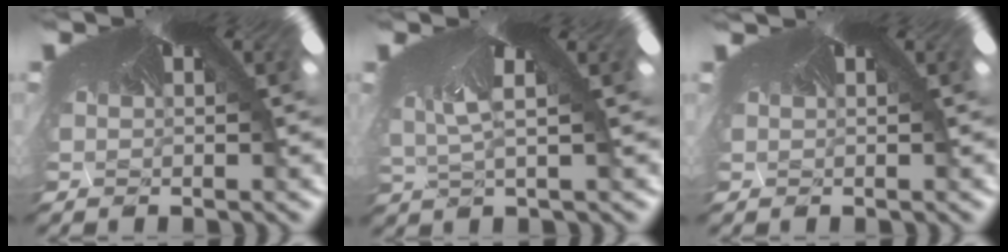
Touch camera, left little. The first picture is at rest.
{"total": 2.2, "force": [-1.9, -1.1, -0.1], "torque": [-0.021, -0.027, -0.006]}
{"total": 0.9, "force": [-0.1, -0.2, -0.8], "torque": [0.013, -0.005, 0.000]}